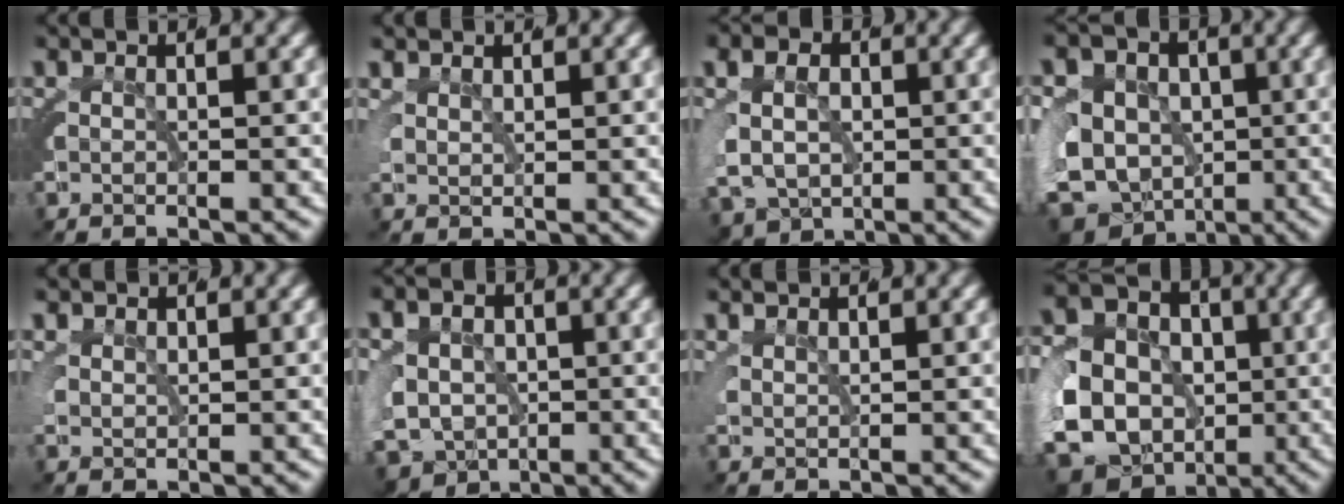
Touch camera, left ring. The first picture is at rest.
{"total": 1.8, "force": [1.5, 0.6, 0.7], "torque": [-0.016, 0.002, 0.031]}
{"total": 7.8, "force": [-1.8, 6.4, 4.1], "torque": [-0.083, -0.040, -0.016]}
{"total": 16.1, "force": [-4.1, 14.4, 6.0], "torque": [-0.158, -0.067, -0.070]}
{"total": 1.7, "force": [1.3, 0.8, 0.8], "torque": [-0.018, 0.001, 0.028]}
{"total": 10.5, "force": [-3.2, 9.1, 4.1], "torque": [-0.094, -0.049, -0.046]}
{"total": 1.9, "force": [1.7, 0.3, 0.6], "torque": [-0.008, 0.007, 0.031]}
{"total": 19.3, "force": [-4.2, 17.1, 7.8], "torque": [-0.201, -0.077, -0.071]}